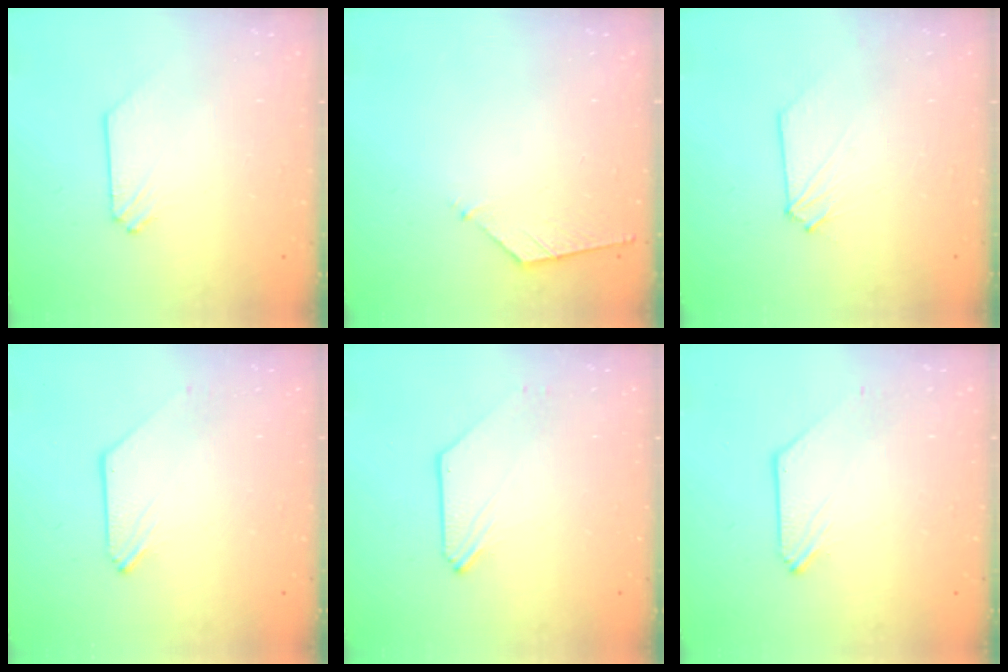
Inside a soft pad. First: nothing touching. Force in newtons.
{"total": 4.9, "press": 4.8, "slide": 0.7}
{"total": 0.0}
{"total": 0.0}
{"total": 0.0}
{"total": 0.0}